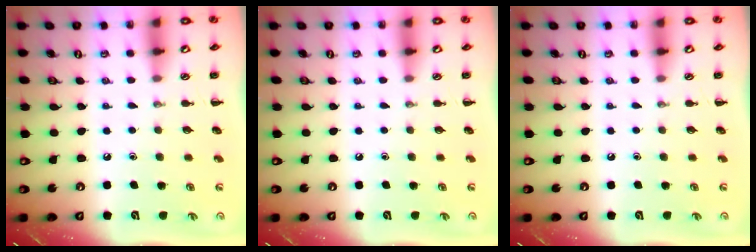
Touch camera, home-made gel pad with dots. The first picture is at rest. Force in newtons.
{"total": 0.0}
{"total": 0.0}